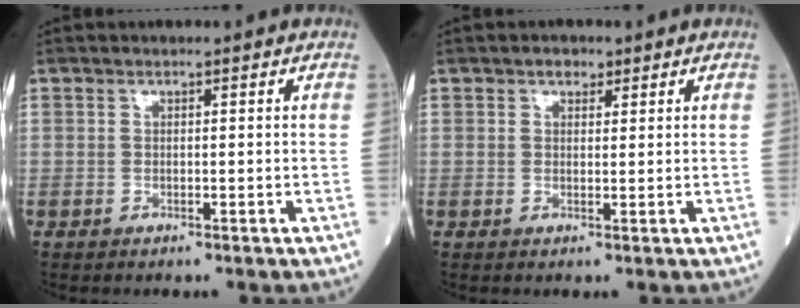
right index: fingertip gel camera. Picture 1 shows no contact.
{"total": 1.5, "force": [1.0, 1.0, 0.6], "torque": [-0.007, 0.001, 0.012]}